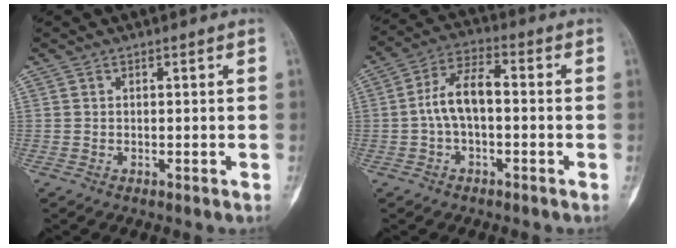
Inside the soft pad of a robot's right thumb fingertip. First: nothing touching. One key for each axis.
{"total": 8.5, "fx": -0.7, "fy": 4.4, "fz": 7.2, "tx": -0.134, "ty": 0.031, "tz": -0.023}